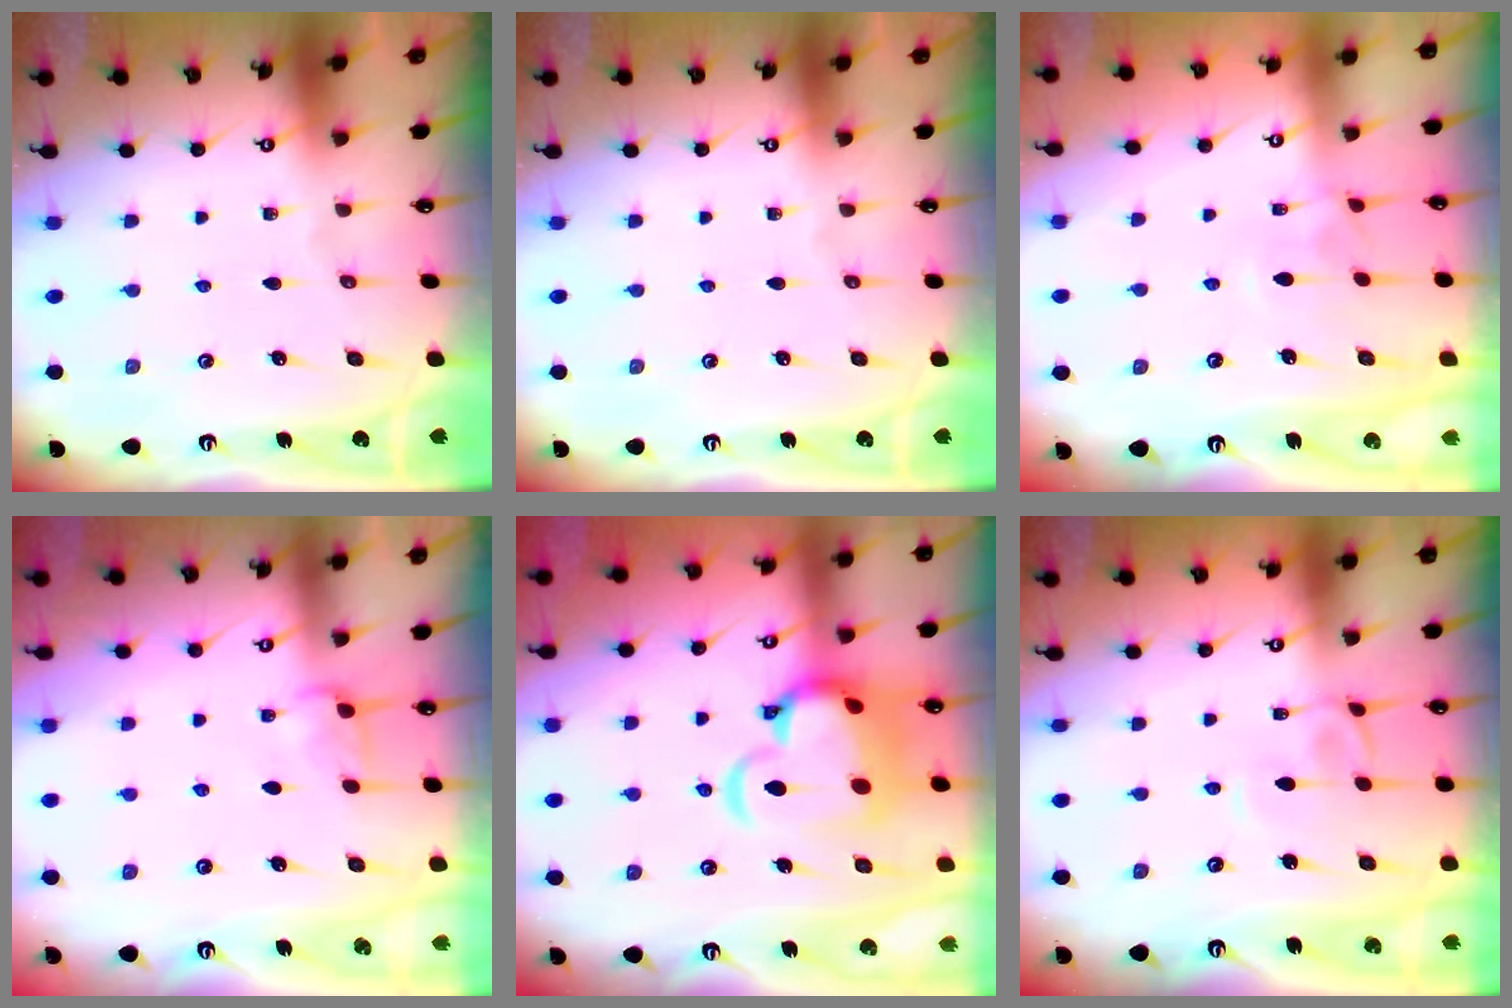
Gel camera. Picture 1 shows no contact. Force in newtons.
{"total": 0.0}
{"total": 2.4, "press": 2.4, "slide": 0.7}
{"total": 0.9, "press": 0.8, "slide": 0.4}
{"total": 12.0, "press": 11.9, "slide": 1.9}
{"total": 2.4, "press": 2.4, "slide": 0.3}